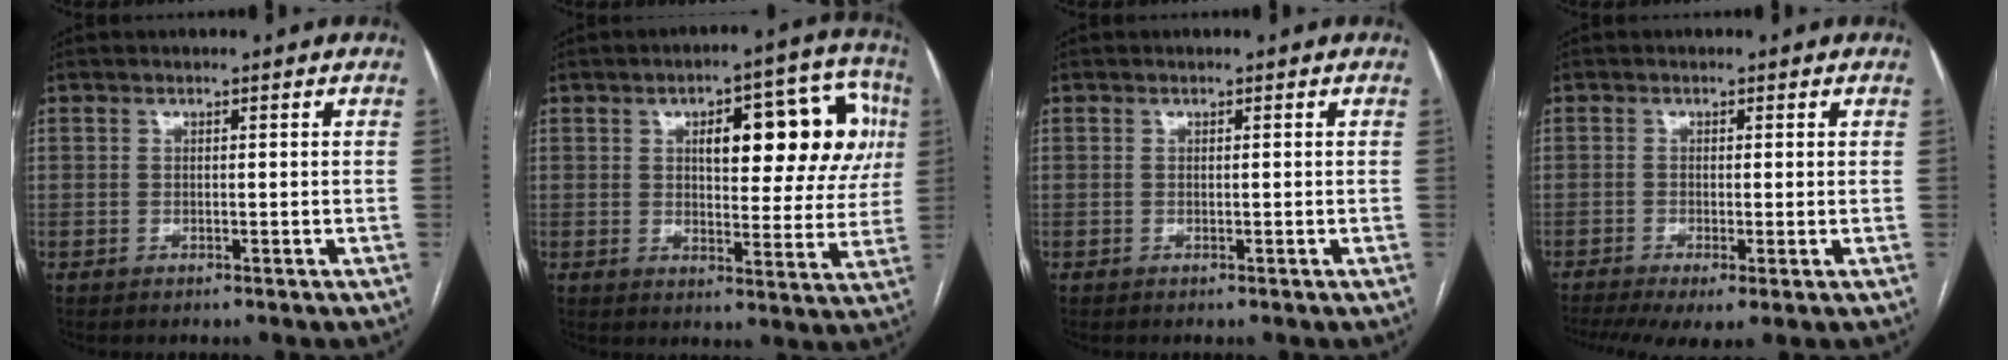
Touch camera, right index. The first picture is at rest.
{"total": 16.1, "force": [4.6, 6.0, 14.3], "torque": [-0.170, 0.038, 0.059]}
{"total": 0.0}
{"total": 6.8, "force": [-3.8, 2.0, 5.4], "torque": [-0.095, -0.014, -0.064]}